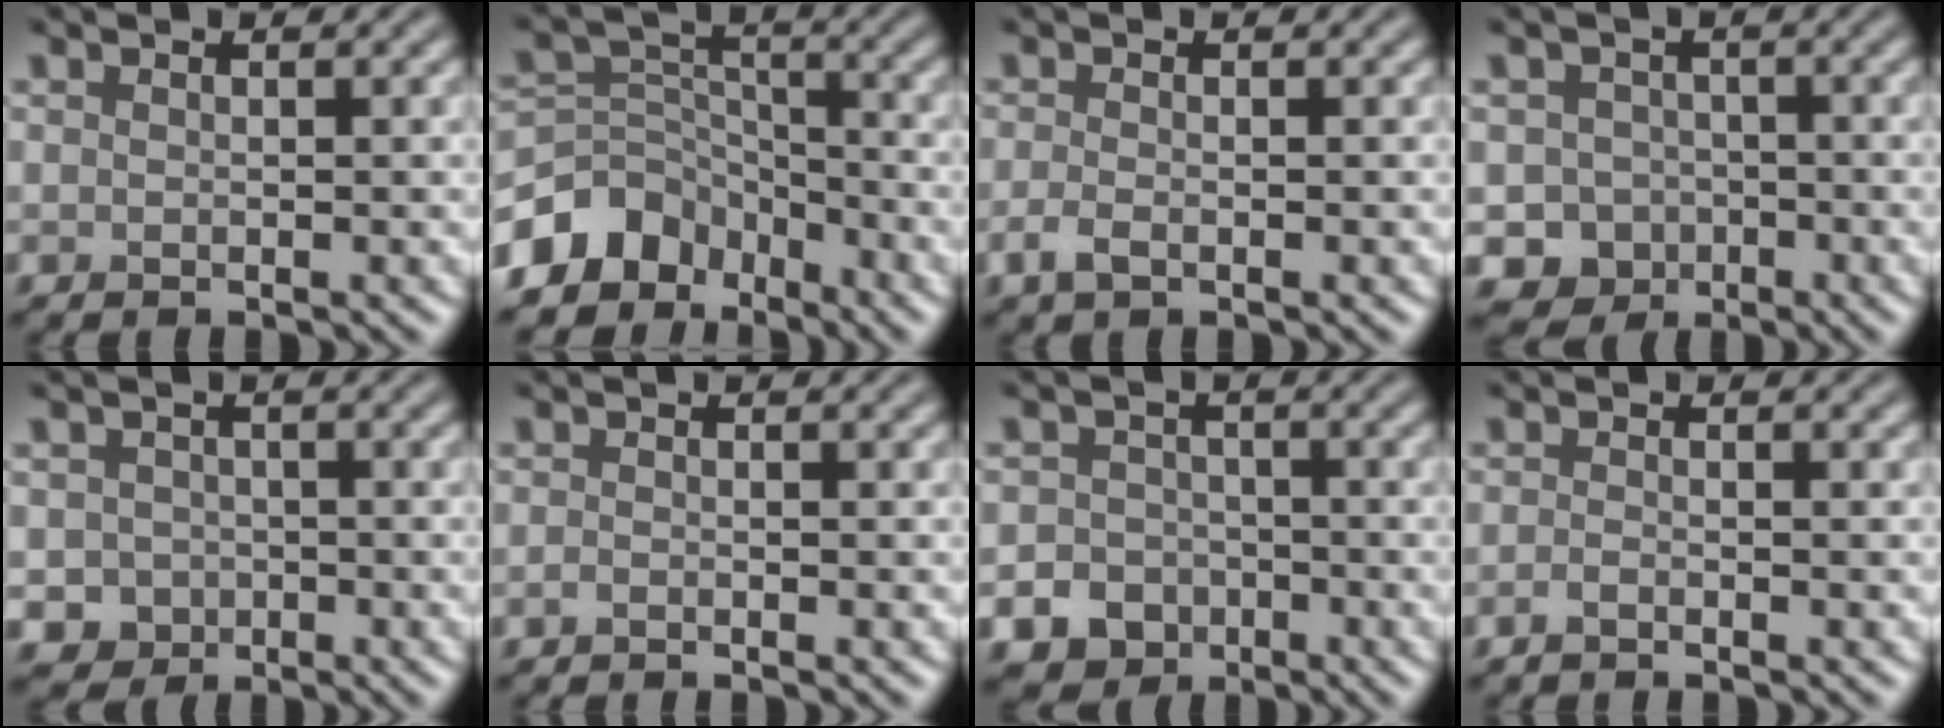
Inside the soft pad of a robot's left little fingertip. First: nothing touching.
{"total": 6.8, "force": [-4.8, 4.4, 1.9], "torque": [-0.027, 0.007, -0.104]}
{"total": 1.6, "force": [-0.8, 0.8, 1.1], "torque": [-0.028, -0.005, -0.019]}
{"total": 5.5, "force": [-2.6, 4.8, 0.7], "torque": [0.015, -0.011, -0.049]}
{"total": 2.5, "force": [-0.6, 2.3, 0.5], "torque": [-0.004, -0.006, -0.010]}
{"total": 0.6, "force": [-0.4, 0.2, 0.3], "torque": [-0.006, -0.003, -0.009]}
{"total": 7.8, "force": [-4.2, 6.4, 1.5], "torque": [-0.014, -0.035, -0.082]}
{"total": 0.9, "force": [-0.7, 0.2, 0.5], "torque": [-0.012, -0.002, -0.014]}